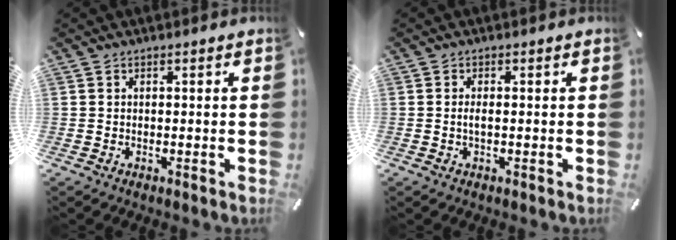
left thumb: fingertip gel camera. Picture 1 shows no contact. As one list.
[{"total": 1.5, "force": [-0.2, 0.5, 1.4], "torque": [-0.027, -0.001, -0.003]}]